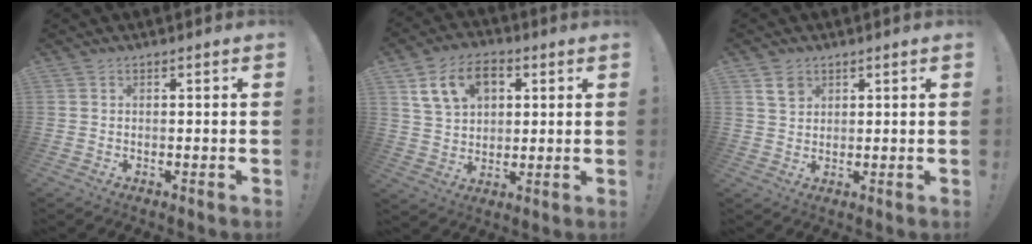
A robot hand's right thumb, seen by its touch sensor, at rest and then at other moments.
{"total": 13.4, "force": [5.5, 9.3, 7.9], "torque": [-0.124, -0.009, 0.109]}
{"total": 4.6, "force": [2.6, 3.3, 2.0], "torque": [-0.023, -0.008, 0.048]}